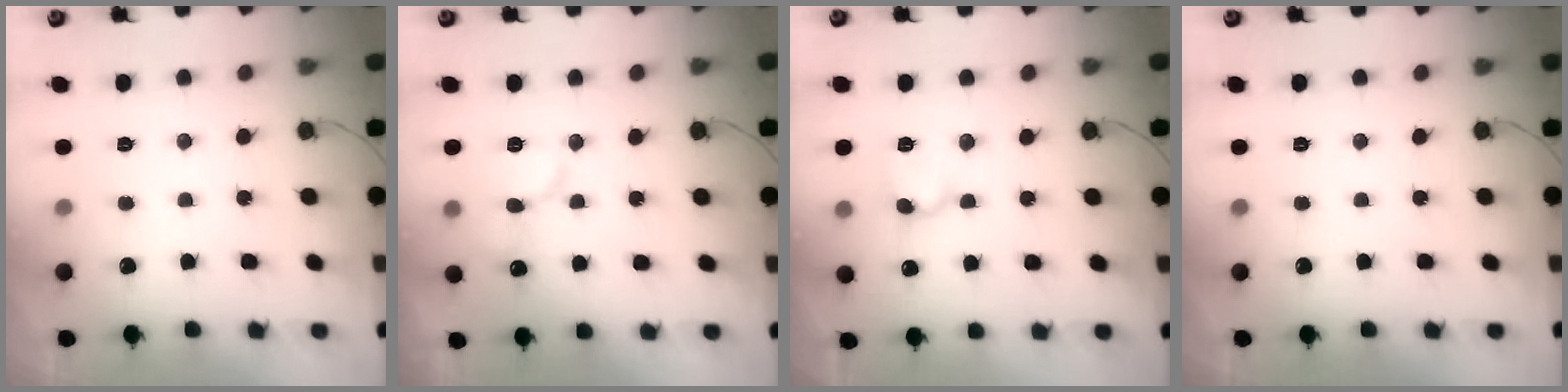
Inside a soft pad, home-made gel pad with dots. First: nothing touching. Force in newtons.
{"total": 11.0, "press": 10.9, "slide": 1.5}
{"total": 5.3, "press": 5.2, "slide": 0.6}
{"total": 0.0}